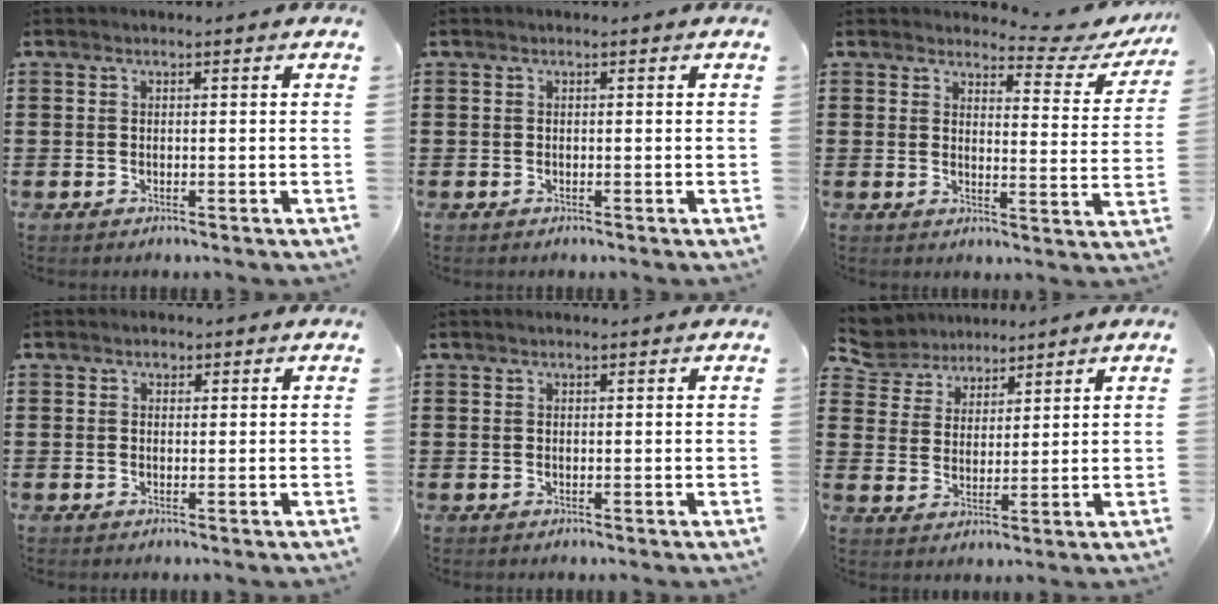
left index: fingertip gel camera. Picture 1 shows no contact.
{"total": 0.0}
{"total": 4.2, "force": [3.7, 0.9, 1.9], "torque": [-0.040, -0.024, 0.058]}
{"total": 0.9, "force": [0.4, 0.7, 0.3], "torque": [0.000, 0.003, 0.005]}
{"total": 0.6, "force": [0.4, 0.0, 0.4], "torque": [-0.008, -0.001, 0.009]}
{"total": 5.6, "force": [5.1, 2.3, 0.1], "torque": [-0.034, -0.016, 0.093]}